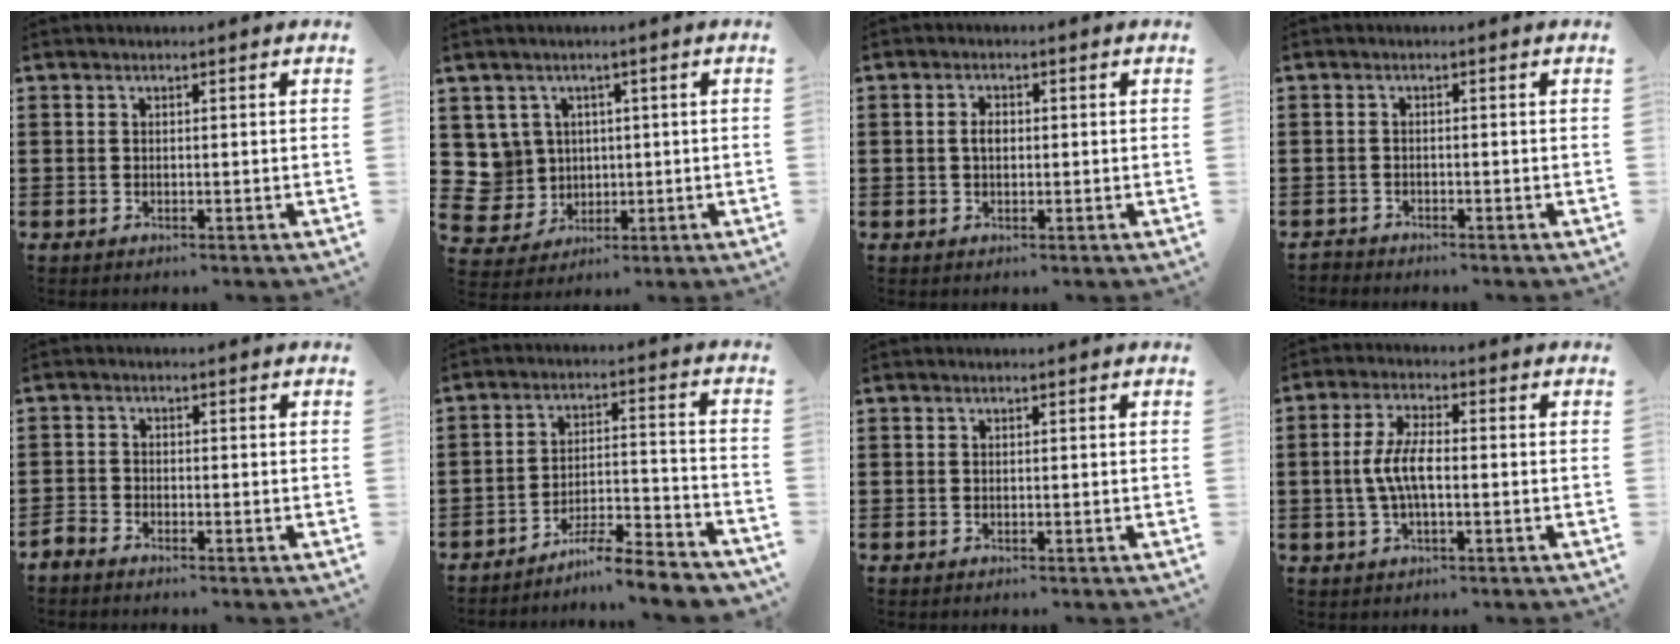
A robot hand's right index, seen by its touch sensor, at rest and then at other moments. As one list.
[{"total": 5.8, "force": [1.2, 5.7, 0.5], "torque": [-0.058, 0.001, 0.025]}, {"total": 1.9, "force": [0.1, 1.0, 1.6], "torque": [-0.032, 0.006, -0.001]}, {"total": 1.4, "force": [-1.4, 0.0, -0.2], "torque": [0.000, 0.001, -0.031]}, {"total": 1.6, "force": [-1.6, 0.2, 0.0], "torque": [-0.006, 0.002, -0.034]}, {"total": 6.9, "force": [-6.5, -0.1, 2.3], "torque": [-0.032, 0.001, -0.125]}, {"total": 0.0}, {"total": 5.9, "force": [-0.7, 2.1, 5.5], "torque": [-0.124, -0.004, -0.021]}]